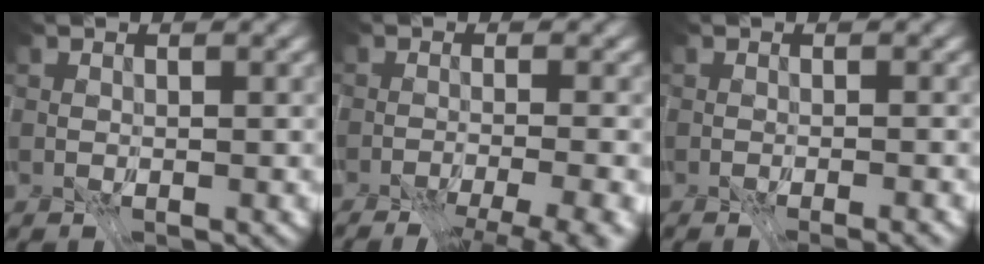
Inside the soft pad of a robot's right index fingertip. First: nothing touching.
{"total": 10.1, "force": [-7.6, 2.3, 6.2], "torque": [-0.069, -0.018, -0.072]}
{"total": 1.9, "force": [-1.7, -0.7, 0.2], "torque": [0.020, -0.007, -0.034]}